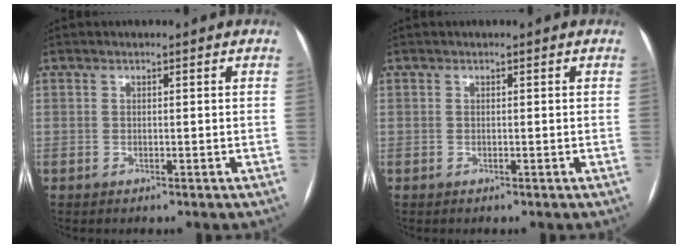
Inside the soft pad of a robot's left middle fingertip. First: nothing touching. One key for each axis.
{"total": 0.0}